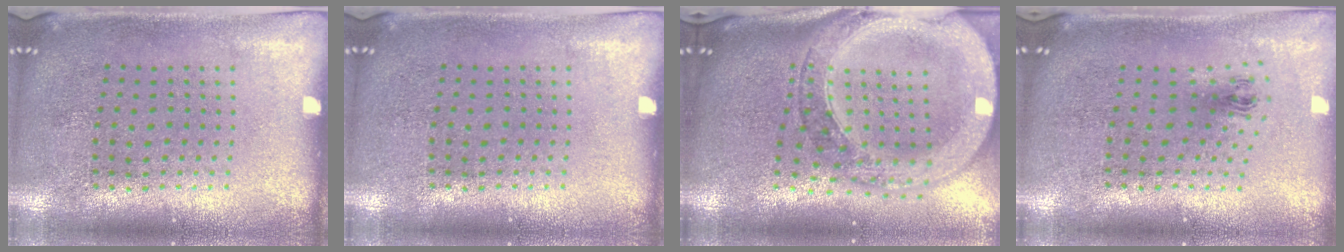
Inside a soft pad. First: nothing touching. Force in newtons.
{"total": 0.0}
{"total": 3.8, "press": 3.0, "slide": 2.4}
{"total": 1.0, "press": 0.5, "slide": 0.9}